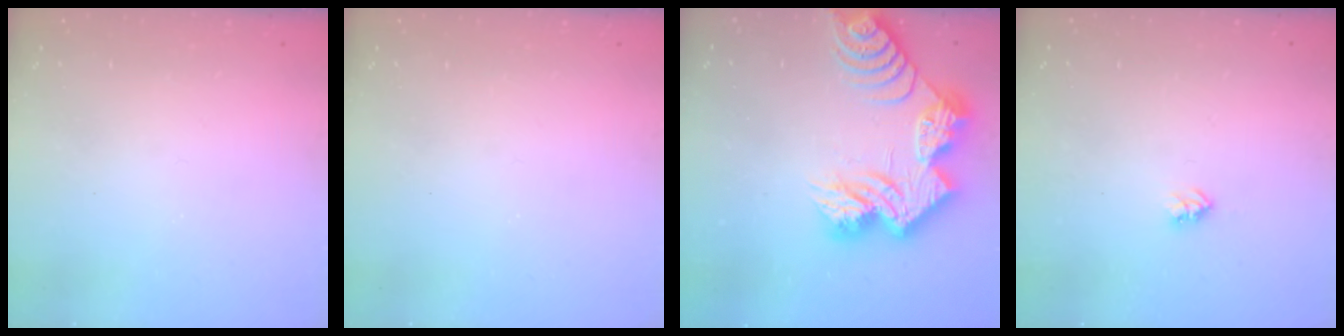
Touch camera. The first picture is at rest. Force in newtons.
{"total": 0.0}
{"total": 19.6, "press": 19.6, "slide": 1.4}
{"total": 2.7, "press": 2.7, "slide": 0.4}